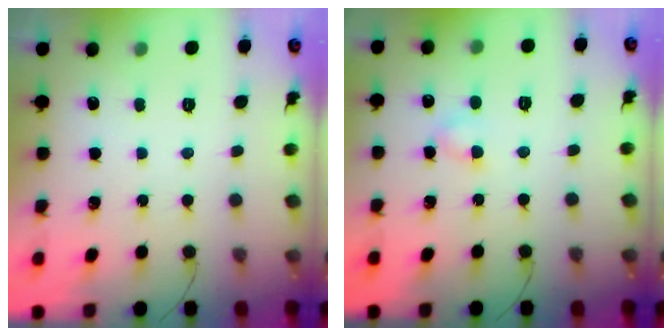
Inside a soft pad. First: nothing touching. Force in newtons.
{"total": 2.6, "press": 2.5, "slide": 0.8}